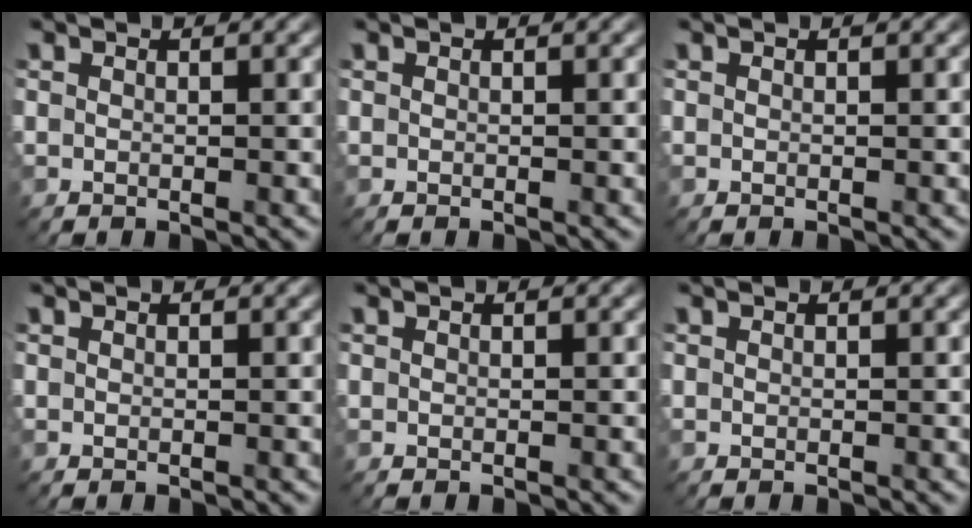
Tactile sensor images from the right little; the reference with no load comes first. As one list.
[{"total": 0.0}, {"total": 0.0}, {"total": 0.0}, {"total": 0.0}, {"total": 0.0}]